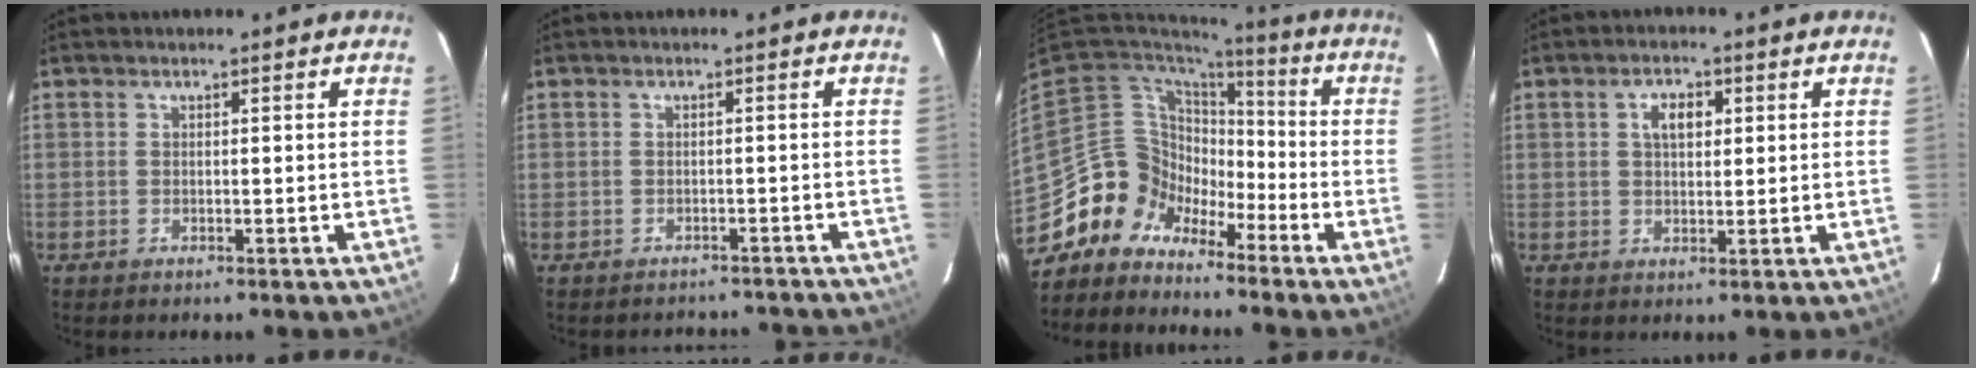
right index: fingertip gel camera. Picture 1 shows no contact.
{"total": 7.5, "force": [-6.7, 3.1, 1.5], "torque": [-0.024, 0.016, -0.074]}
{"total": 11.1, "force": [-7.6, 7.9, 1.5], "torque": [-0.038, 0.037, -0.150]}
{"total": 4.1, "force": [1.3, 2.3, 3.1], "torque": [-0.051, 0.011, 0.023]}